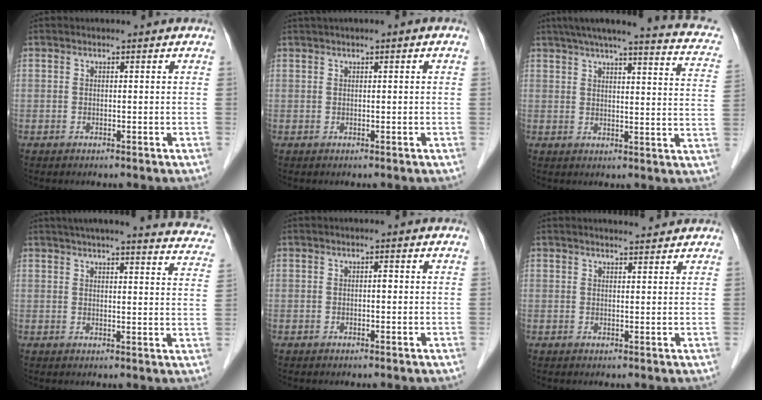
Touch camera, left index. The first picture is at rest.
{"total": 1.5, "force": [0.7, 0.1, 1.3], "torque": [-0.028, 0.016, 0.013]}
{"total": 20.1, "force": [15.9, 2.4, 12.0], "torque": [-0.166, 0.010, 0.180]}
{"total": 22.3, "force": [20.5, 1.9, 8.5], "torque": [-0.112, -0.041, 0.227]}
{"total": 0.6, "force": [0.0, 0.2, 0.5], "torque": [-0.006, 0.002, -0.003]}
{"total": 3.0, "force": [2.9, 0.3, 0.7], "torque": [-0.014, 0.007, 0.039]}